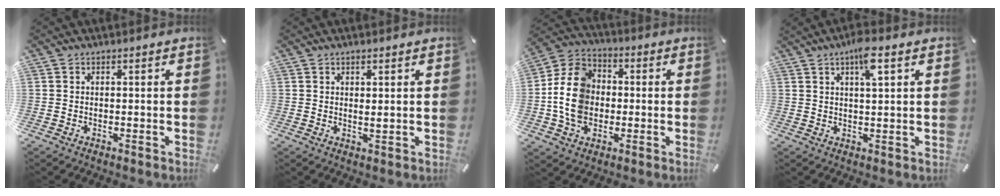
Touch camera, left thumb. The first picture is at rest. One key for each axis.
{"total": 1.5, "fx": 0.8, "fy": 0.0, "fz": 1.2, "tx": -0.026, "ty": -0.003, "tz": 0.014}
{"total": 12.5, "fx": -1.3, "fy": 10.4, "fz": 6.8, "tx": -0.168, "ty": 0.022, "tz": -0.024}
{"total": 5.9, "fx": 3.0, "fy": 1.2, "fz": 4.9, "tx": -0.088, "ty": -0.001, "tz": 0.047}